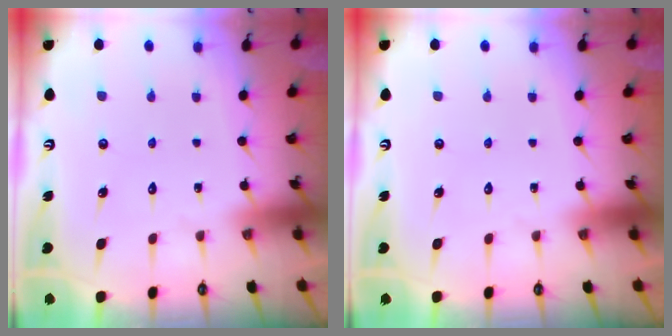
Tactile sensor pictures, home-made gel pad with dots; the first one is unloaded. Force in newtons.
{"total": 0.0}